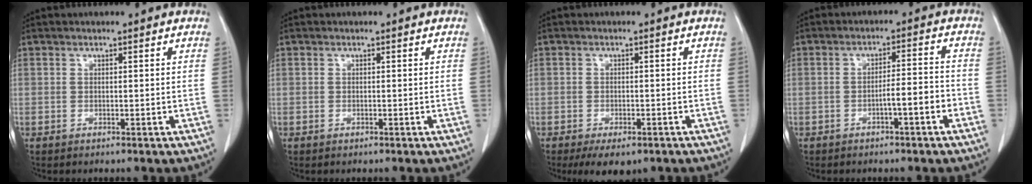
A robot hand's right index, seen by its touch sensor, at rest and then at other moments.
{"total": 0.0}
{"total": 4.9, "force": [-3.4, 2.4, 2.6], "torque": [-0.034, -0.005, -0.047]}
{"total": 5.4, "force": [-2.5, 0.3, 4.7], "torque": [-0.075, 0.018, -0.038]}